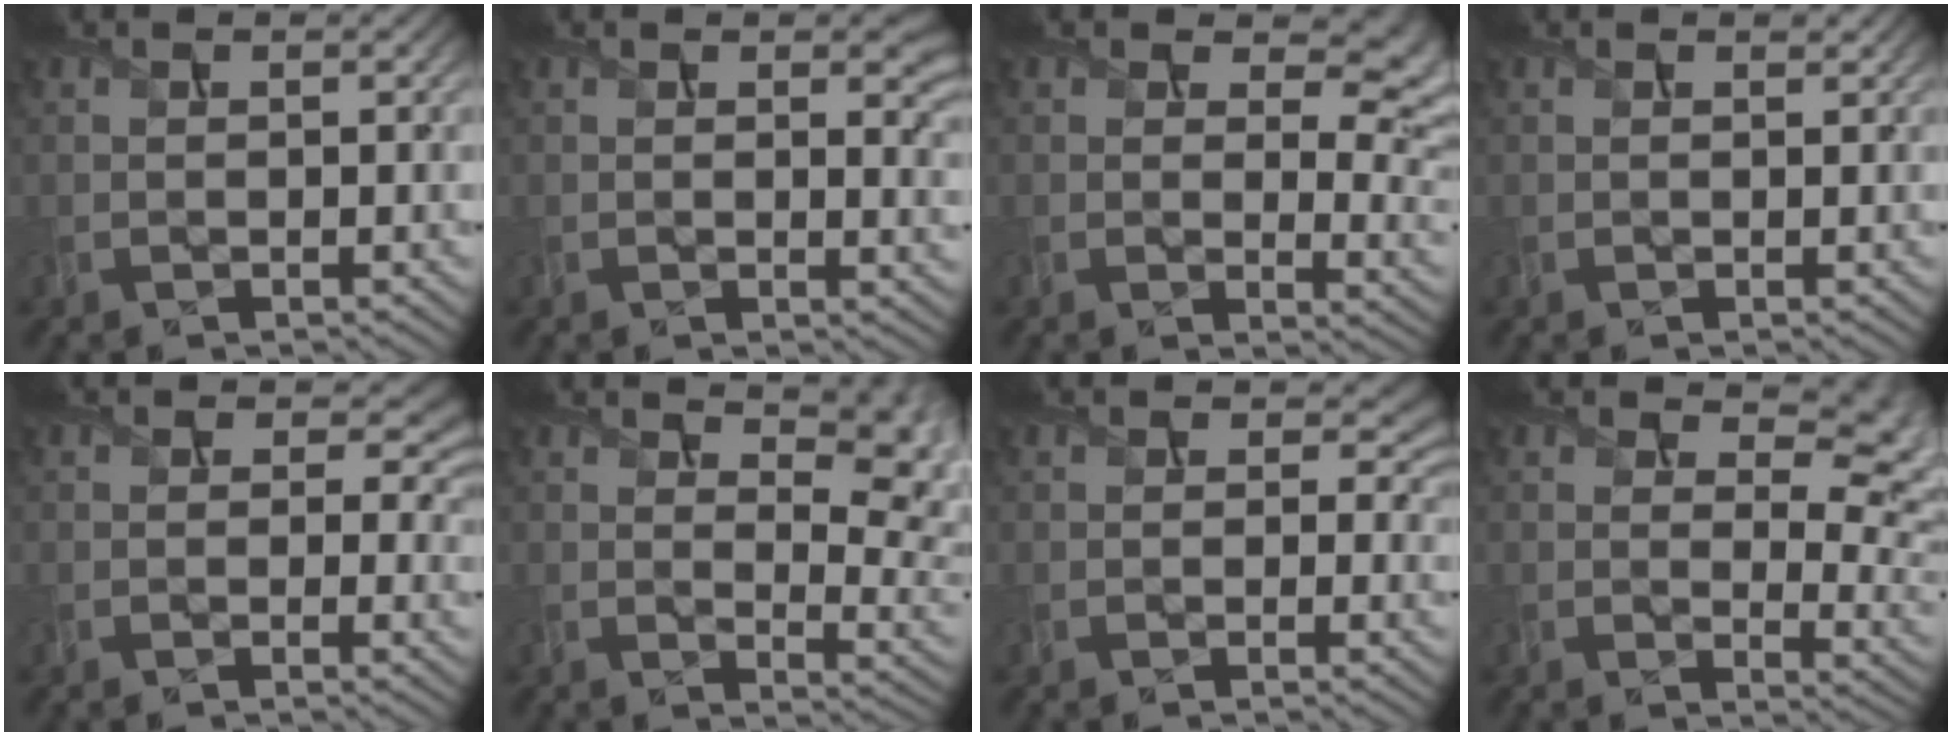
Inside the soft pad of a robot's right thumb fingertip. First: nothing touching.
{"total": 4.5, "force": [1.3, 1.8, 3.9], "torque": [-0.061, -0.008, 0.024]}
{"total": 9.0, "force": [4.2, 4.9, 6.2], "torque": [-0.091, -0.013, 0.071]}
{"total": 0.6, "force": [0.6, 0.2, 0.3], "torque": [-0.006, 0.001, 0.009]}
{"total": 5.1, "force": [1.2, 3.7, 3.3], "torque": [-0.051, -0.014, 0.014]}
{"total": 11.9, "force": [6.4, 5.3, 8.5], "torque": [-0.130, -0.002, 0.107]}
{"total": 3.9, "force": [1.3, 2.8, 2.5], "torque": [-0.038, -0.008, 0.014]}
{"total": 11.1, "force": [5.0, 6.3, 7.7], "torque": [-0.112, -0.016, 0.089]}